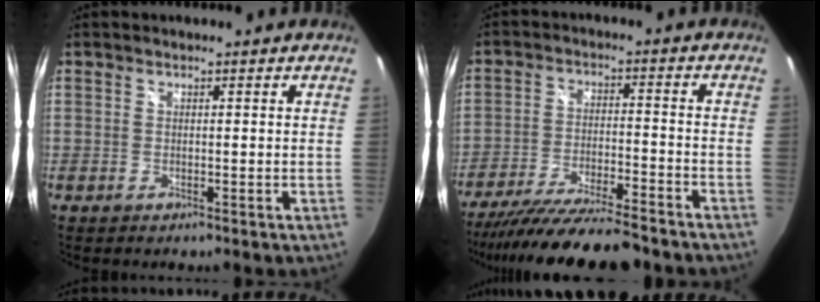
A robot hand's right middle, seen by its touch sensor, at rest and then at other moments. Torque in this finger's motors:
{"motor_torque": [1.11, -1.03, 0.44, 0.18]}